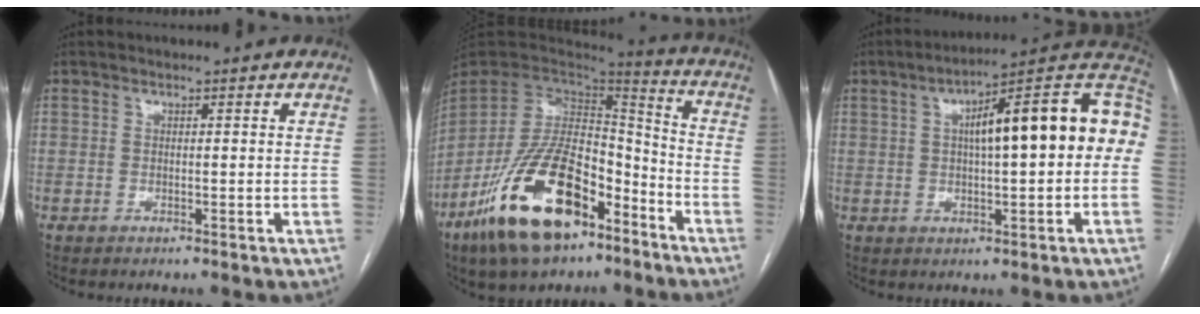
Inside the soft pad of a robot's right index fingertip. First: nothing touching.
{"total": 22.8, "force": [-12.8, 9.9, 16.1], "torque": [-0.334, -0.010, -0.223]}
{"total": 18.3, "force": [2.7, 3.8, 17.7], "torque": [-0.261, 0.055, 0.038]}